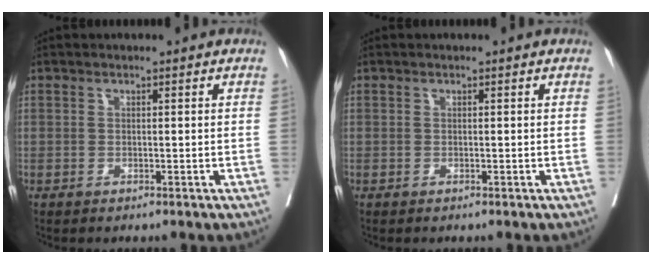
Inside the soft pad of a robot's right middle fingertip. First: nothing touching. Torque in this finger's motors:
{"motor_torque": [-0.35, 0.00, -0.01, 0.00]}